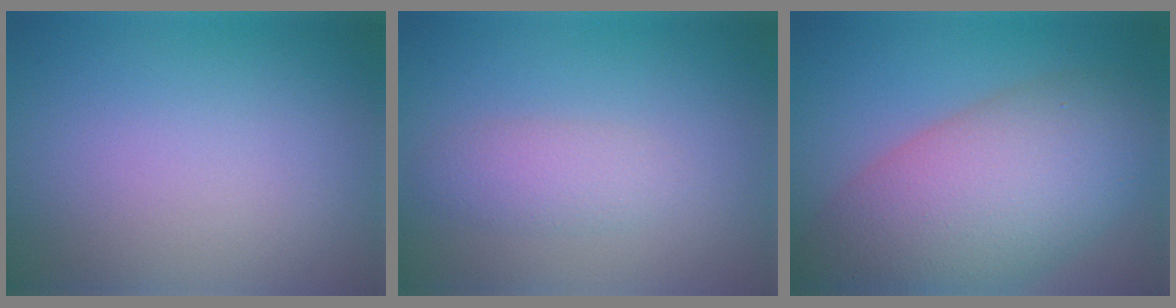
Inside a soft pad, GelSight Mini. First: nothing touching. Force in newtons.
{"total": 2.0, "press": 2.0, "slide": 0.0}
{"total": 10.8, "press": 10.8, "slide": 0.5}